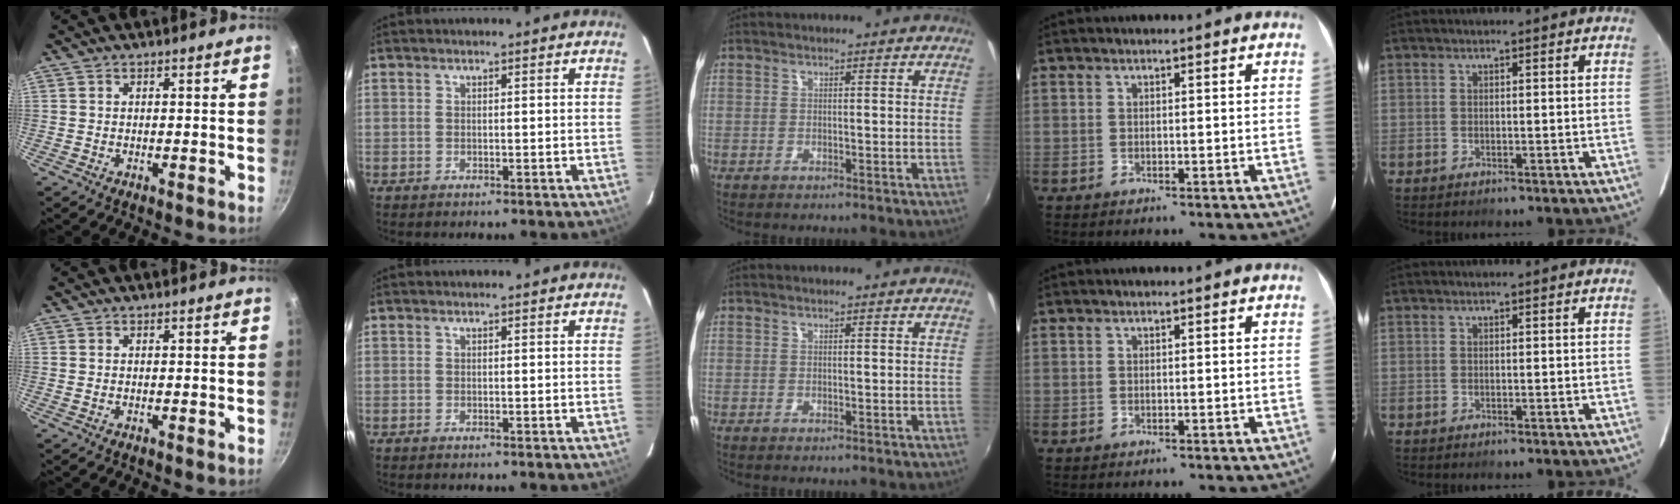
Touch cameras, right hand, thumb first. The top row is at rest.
{}